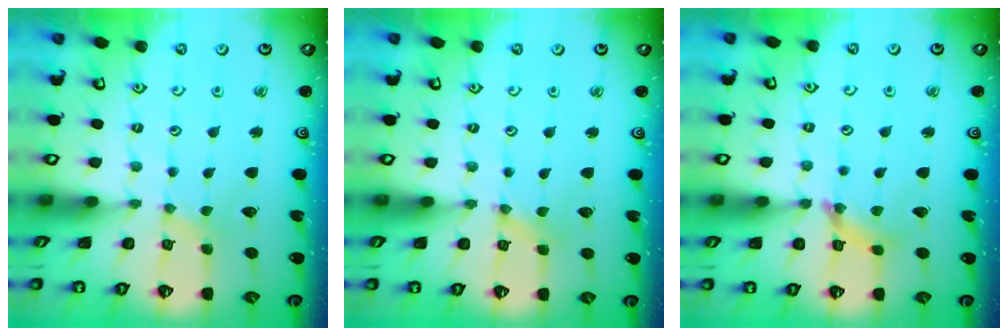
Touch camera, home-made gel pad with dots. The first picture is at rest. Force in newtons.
{"total": 0.0}
{"total": 5.3, "press": 5.3, "slide": 0.6}